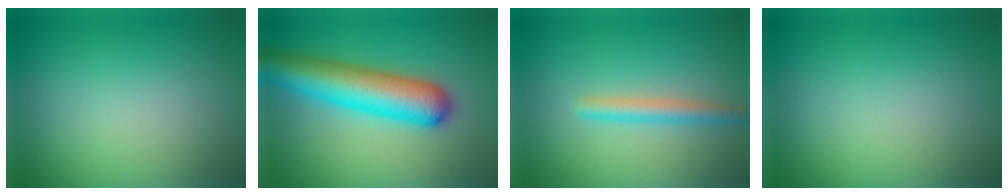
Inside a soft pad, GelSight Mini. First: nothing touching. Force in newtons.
{"total": 8.2, "press": 8.1, "slide": 0.3}
{"total": 2.3, "press": 2.3, "slide": 0.1}
{"total": 0.0}